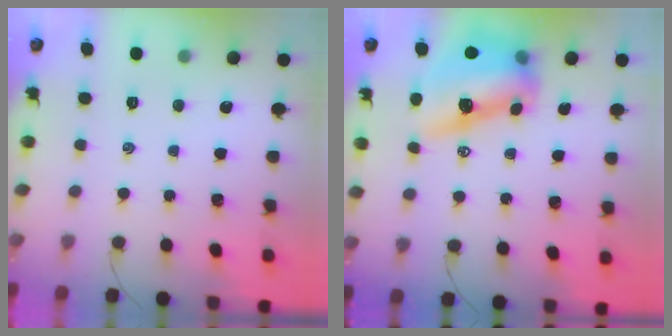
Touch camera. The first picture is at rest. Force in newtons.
{"total": 13.1, "press": 12.8, "slide": 2.7}